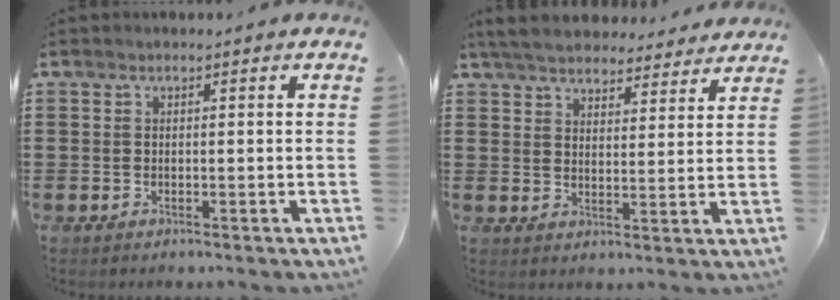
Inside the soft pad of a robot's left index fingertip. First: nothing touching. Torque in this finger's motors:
{"motor_torque": [2.14, 0.00, 0.14, -0.10]}